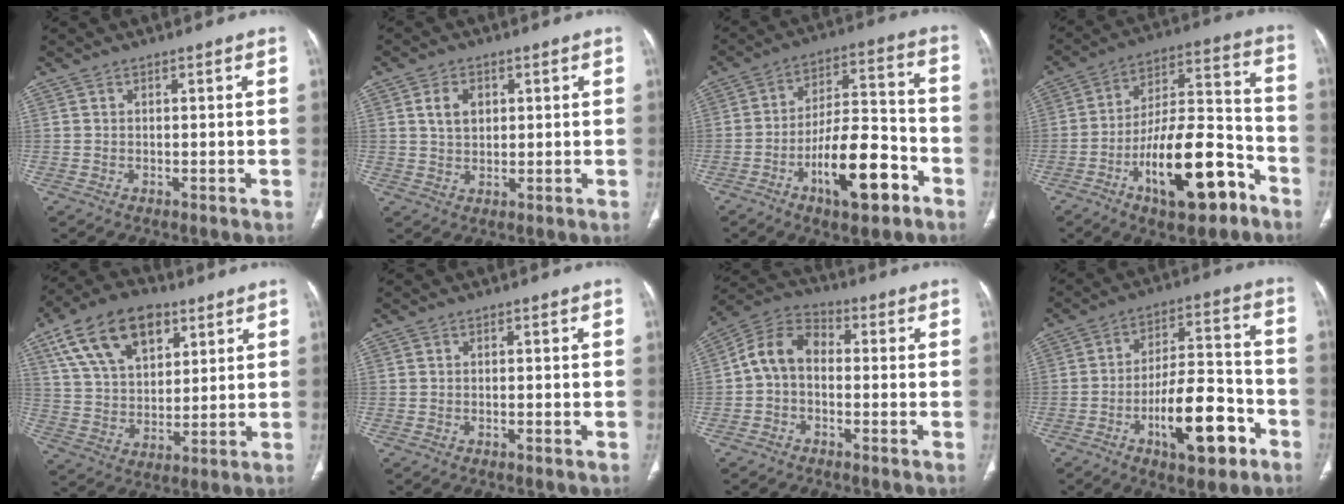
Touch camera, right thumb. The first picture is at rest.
{"total": 4.6, "force": [1.5, 3.2, 2.9], "torque": [-0.037, -0.005, 0.029]}
{"total": 16.0, "force": [-7.6, 6.1, 12.7], "torque": [-0.189, 0.054, -0.121]}
{"total": 19.8, "force": [-9.7, 7.7, 15.5], "torque": [-0.240, 0.072, -0.153]}
{"total": 17.5, "force": [8.7, 10.2, 11.2], "torque": [-0.173, -0.017, 0.160]}
{"total": 0.8, "force": [-0.2, 0.2, 0.8], "torque": [-0.013, 0.000, -0.003]}
{"total": 8.3, "force": [-0.5, 5.8, 5.9], "torque": [-0.095, 0.029, -0.028]}
{"total": 15.8, "force": [-7.0, 6.4, 12.6], "torque": [-0.177, 0.049, -0.107]}